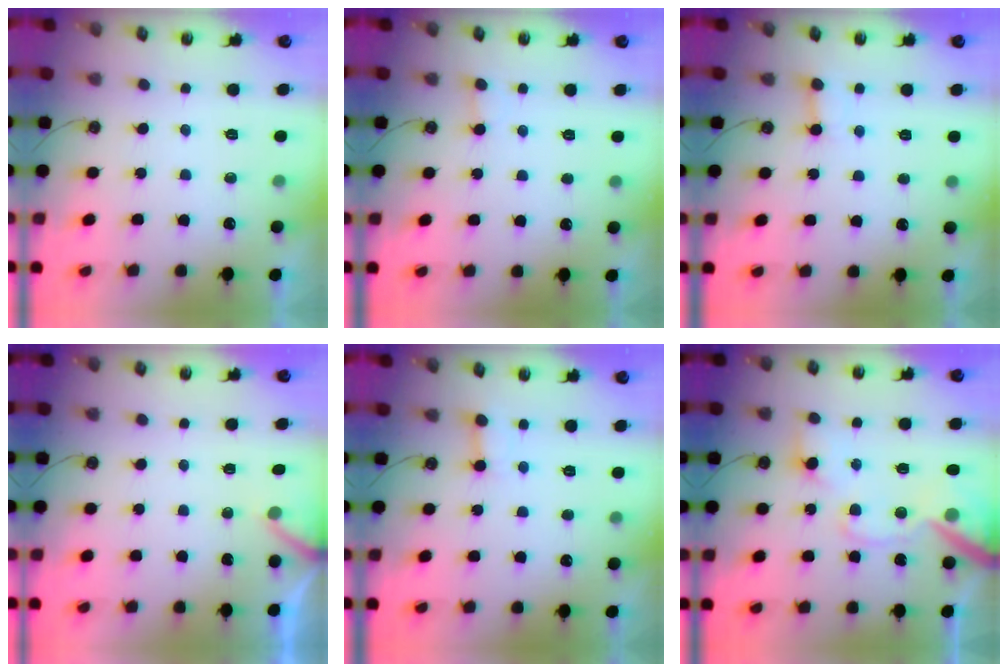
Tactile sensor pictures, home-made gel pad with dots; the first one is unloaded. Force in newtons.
{"total": 2.3, "press": 2.3, "slide": 0.2}
{"total": 2.6, "press": 2.6, "slide": 0.4}
{"total": 2.5, "press": 2.5, "slide": 0.2}
{"total": 3.0, "press": 3.0, "slide": 0.4}
{"total": 14.8, "press": 14.6, "slide": 2.3}